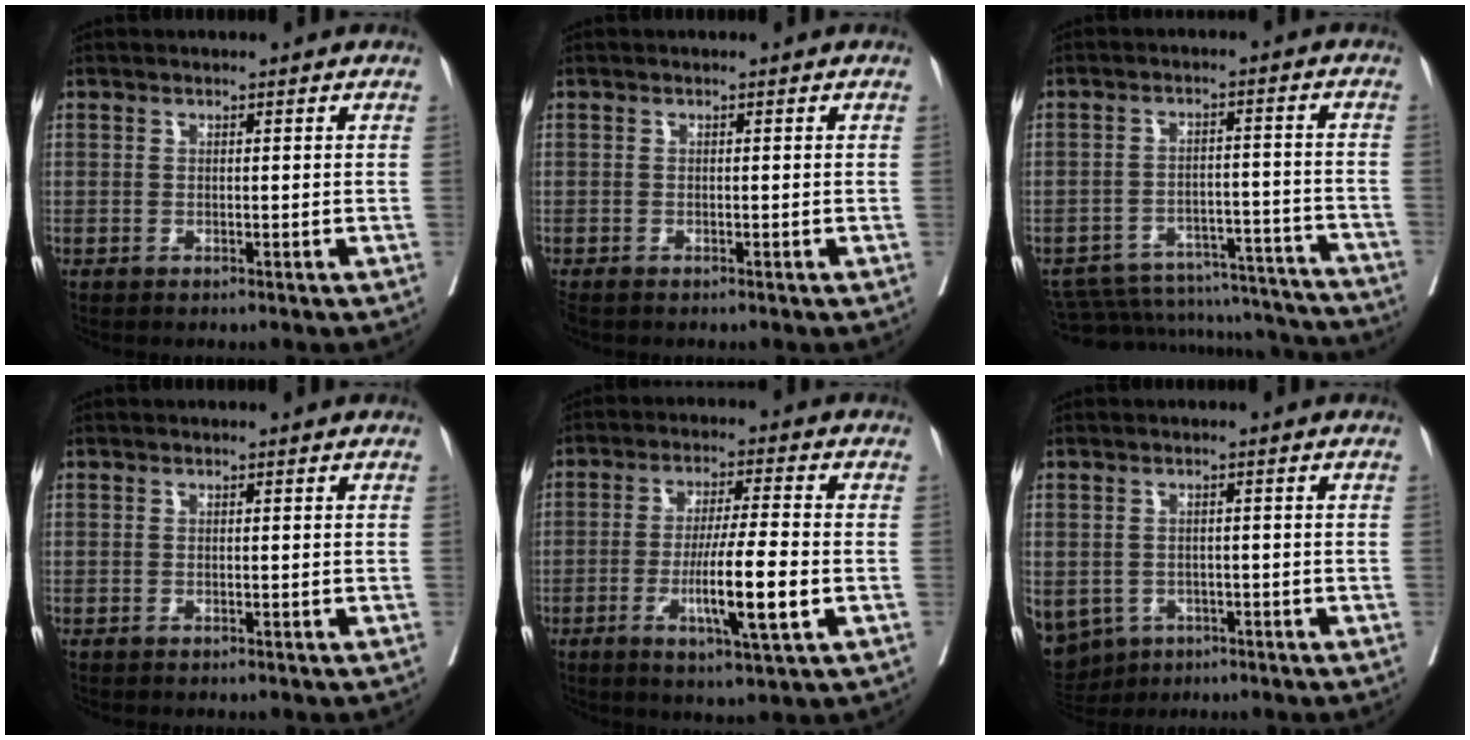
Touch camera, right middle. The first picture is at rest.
{"total": 1.2, "force": [-1.0, 0.4, 0.4], "torque": [-0.013, -0.005, -0.018]}
{"total": 19.6, "force": [-18.8, 4.1, 4.1], "torque": [-0.058, 0.018, -0.242]}
{"total": 0.5, "force": [-0.5, 0.1, 0.1], "torque": [-0.001, -0.001, -0.009]}
{"total": 10.1, "force": [-3.0, 0.2, 9.7], "torque": [-0.169, -0.017, -0.053]}
{"total": 14.0, "force": [-6.4, 11.4, 5.1], "torque": [-0.157, -0.006, -0.079]}